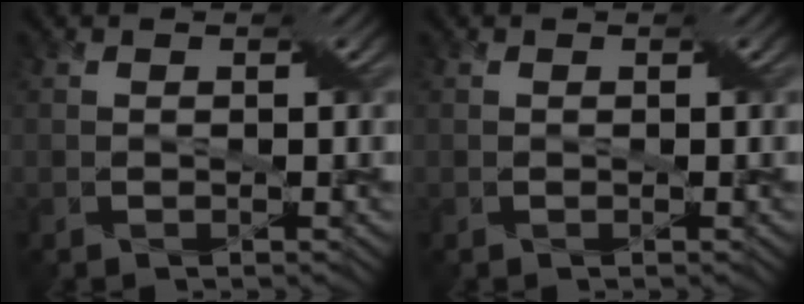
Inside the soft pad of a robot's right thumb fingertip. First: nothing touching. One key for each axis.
{"total": 0.0}